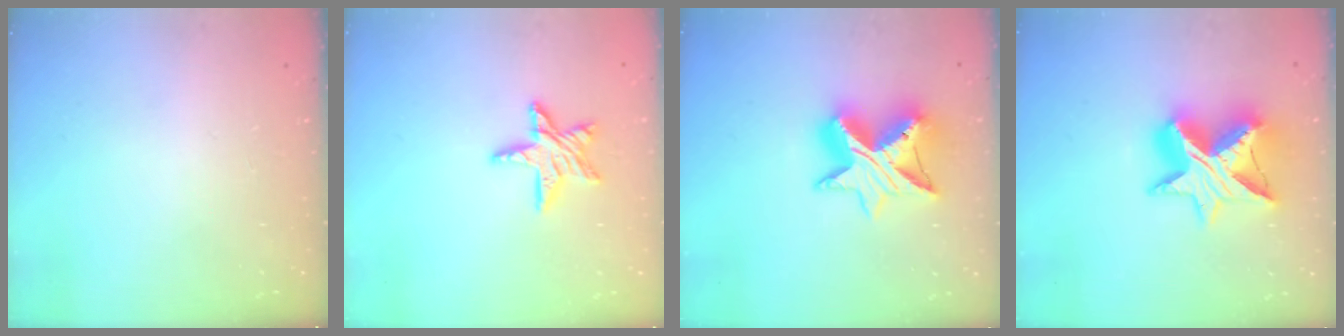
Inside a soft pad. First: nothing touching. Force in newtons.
{"total": 10.6, "press": 10.5, "slide": 0.9}
{"total": 13.9, "press": 13.8, "slide": 1.1}
{"total": 16.8, "press": 16.8, "slide": 1.0}